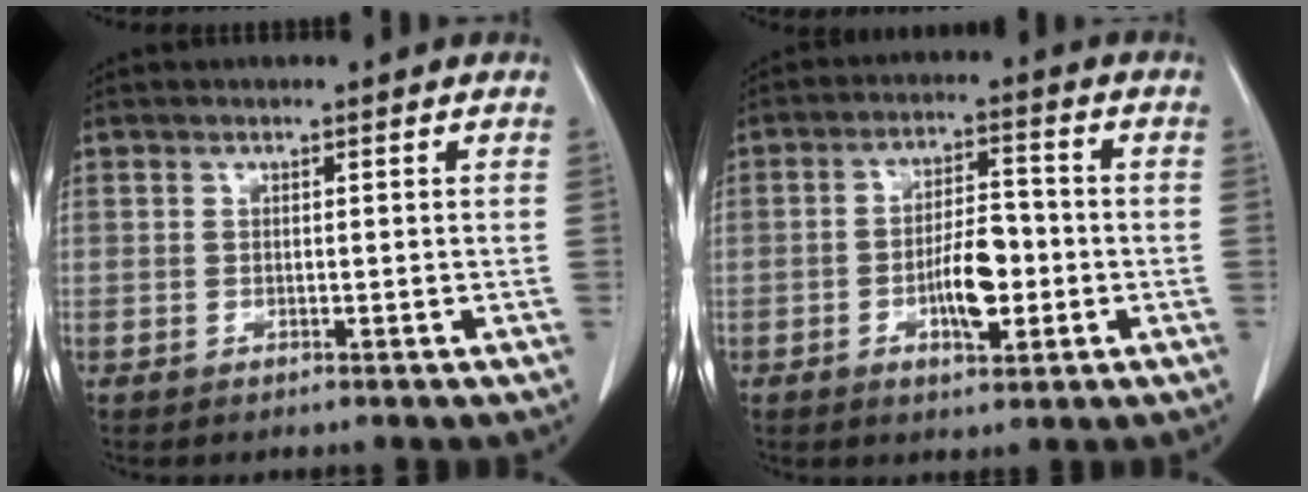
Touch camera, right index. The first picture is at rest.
{"total": 7.6, "force": [-2.0, 2.7, 6.8], "torque": [-0.125, 0.008, -0.032]}